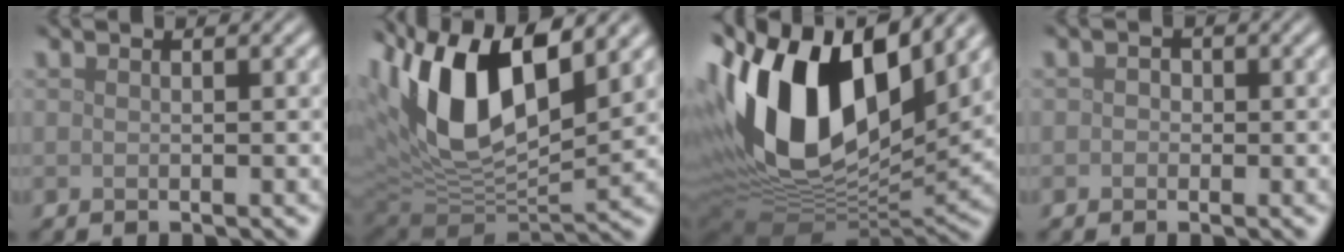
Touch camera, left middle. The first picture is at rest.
{"total": 13.4, "force": [4.4, 6.0, 11.1], "torque": [-0.206, -0.002, 0.079]}
{"total": 17.4, "force": [4.7, 9.8, 13.6], "torque": [-0.280, 0.002, 0.078]}
{"total": 0.9, "force": [0.0, 0.8, 0.3], "torque": [-0.003, -0.004, -0.005]}